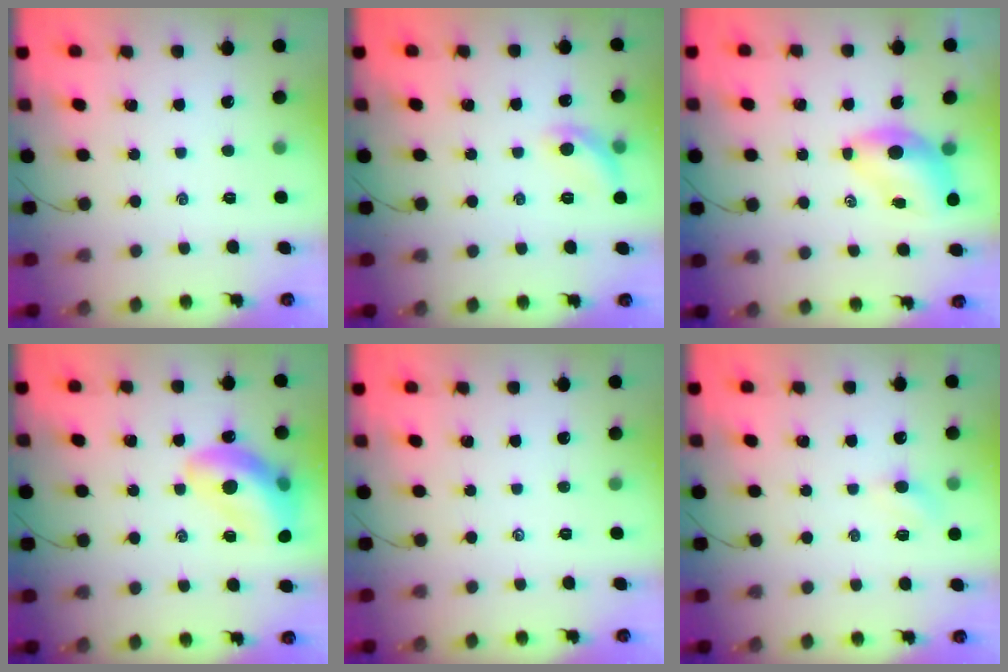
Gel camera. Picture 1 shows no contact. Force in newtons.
{"total": 8.1, "press": 8.1, "slide": 0.7}
{"total": 6.6, "press": 6.5, "slide": 1.5}
{"total": 18.0, "press": 17.5, "slide": 4.3}
{"total": 0.0}
{"total": 3.6, "press": 3.4, "slide": 1.1}